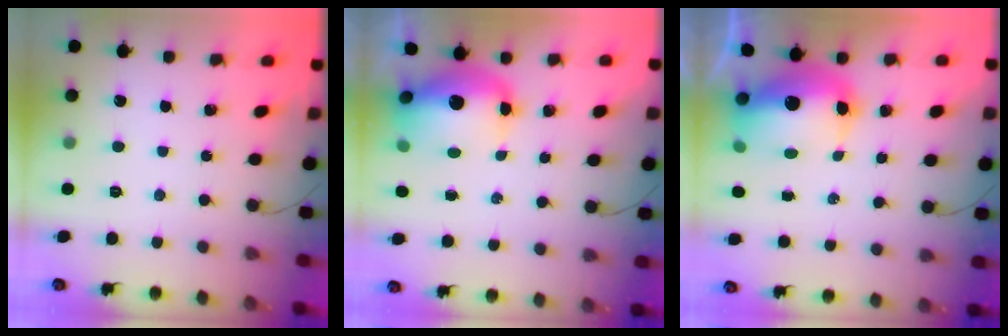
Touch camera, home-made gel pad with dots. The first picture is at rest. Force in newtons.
{"total": 13.0, "press": 12.7, "slide": 2.9}
{"total": 11.6, "press": 11.4, "slide": 2.2}